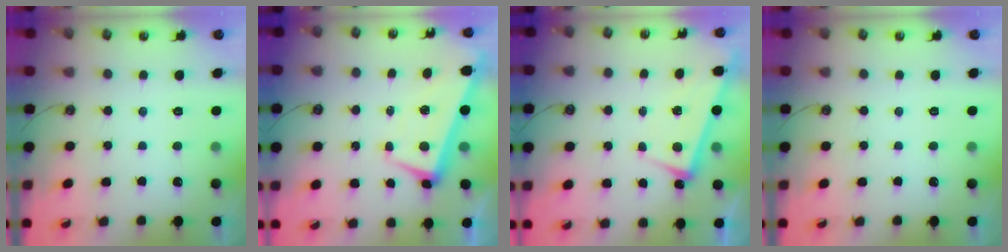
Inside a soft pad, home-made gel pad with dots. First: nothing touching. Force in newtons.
{"total": 2.2, "press": 2.1, "slide": 0.7}
{"total": 3.8, "press": 3.8, "slide": 0.6}
{"total": 0.0}